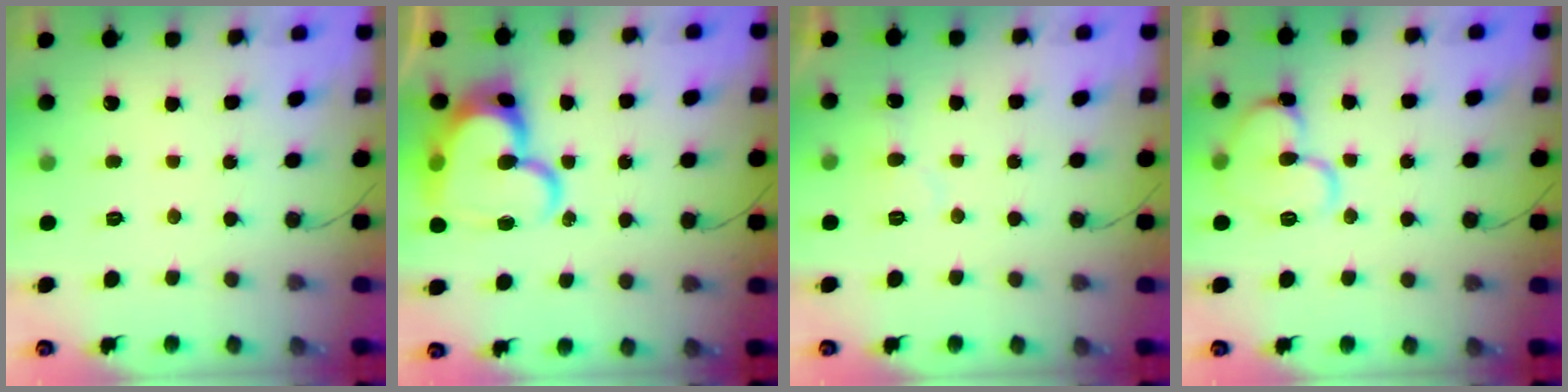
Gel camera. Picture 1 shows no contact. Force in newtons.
{"total": 20.8, "press": 20.7, "slide": 1.9}
{"total": 7.2, "press": 7.2, "slide": 0.4}
{"total": 12.8, "press": 12.7, "slide": 1.7}